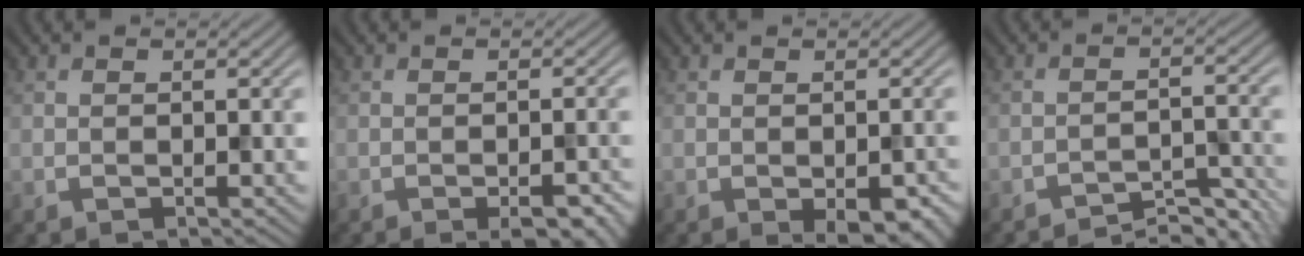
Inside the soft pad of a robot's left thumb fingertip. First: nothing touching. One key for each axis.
{"total": 4.0, "fx": -2.3, "fy": 1.1, "fz": 3.1, "tx": -0.046, "ty": -0.002, "tz": -0.022}
{"total": 3.9, "fx": -1.8, "fy": 1.7, "fz": 3.0, "tx": -0.042, "ty": -0.012, "tz": -0.014}
{"total": 5.5, "fx": -5.0, "fy": 0.7, "fz": 2.1, "tx": -0.035, "ty": 0.007, "tz": -0.071}